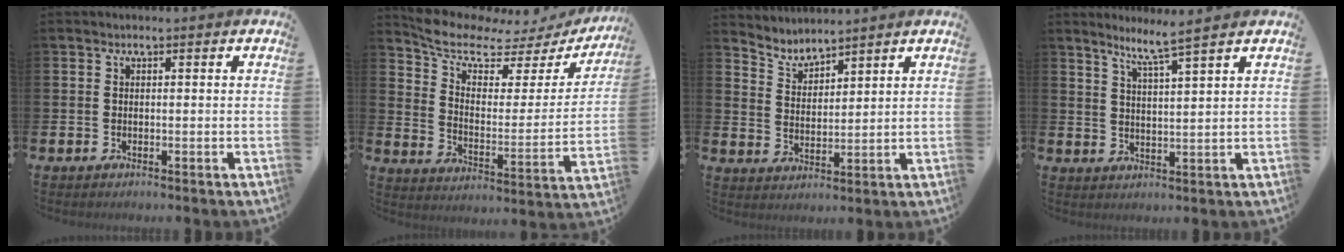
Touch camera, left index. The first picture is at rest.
{"total": 7.9, "force": [6.5, 3.2, 3.2], "torque": [-0.091, -0.047, 0.106]}
{"total": 3.9, "force": [3.9, 0.1, -0.2], "torque": [-0.012, -0.026, 0.070]}
{"total": 4.8, "force": [4.3, -0.9, 1.8], "torque": [-0.048, -0.023, 0.074]}